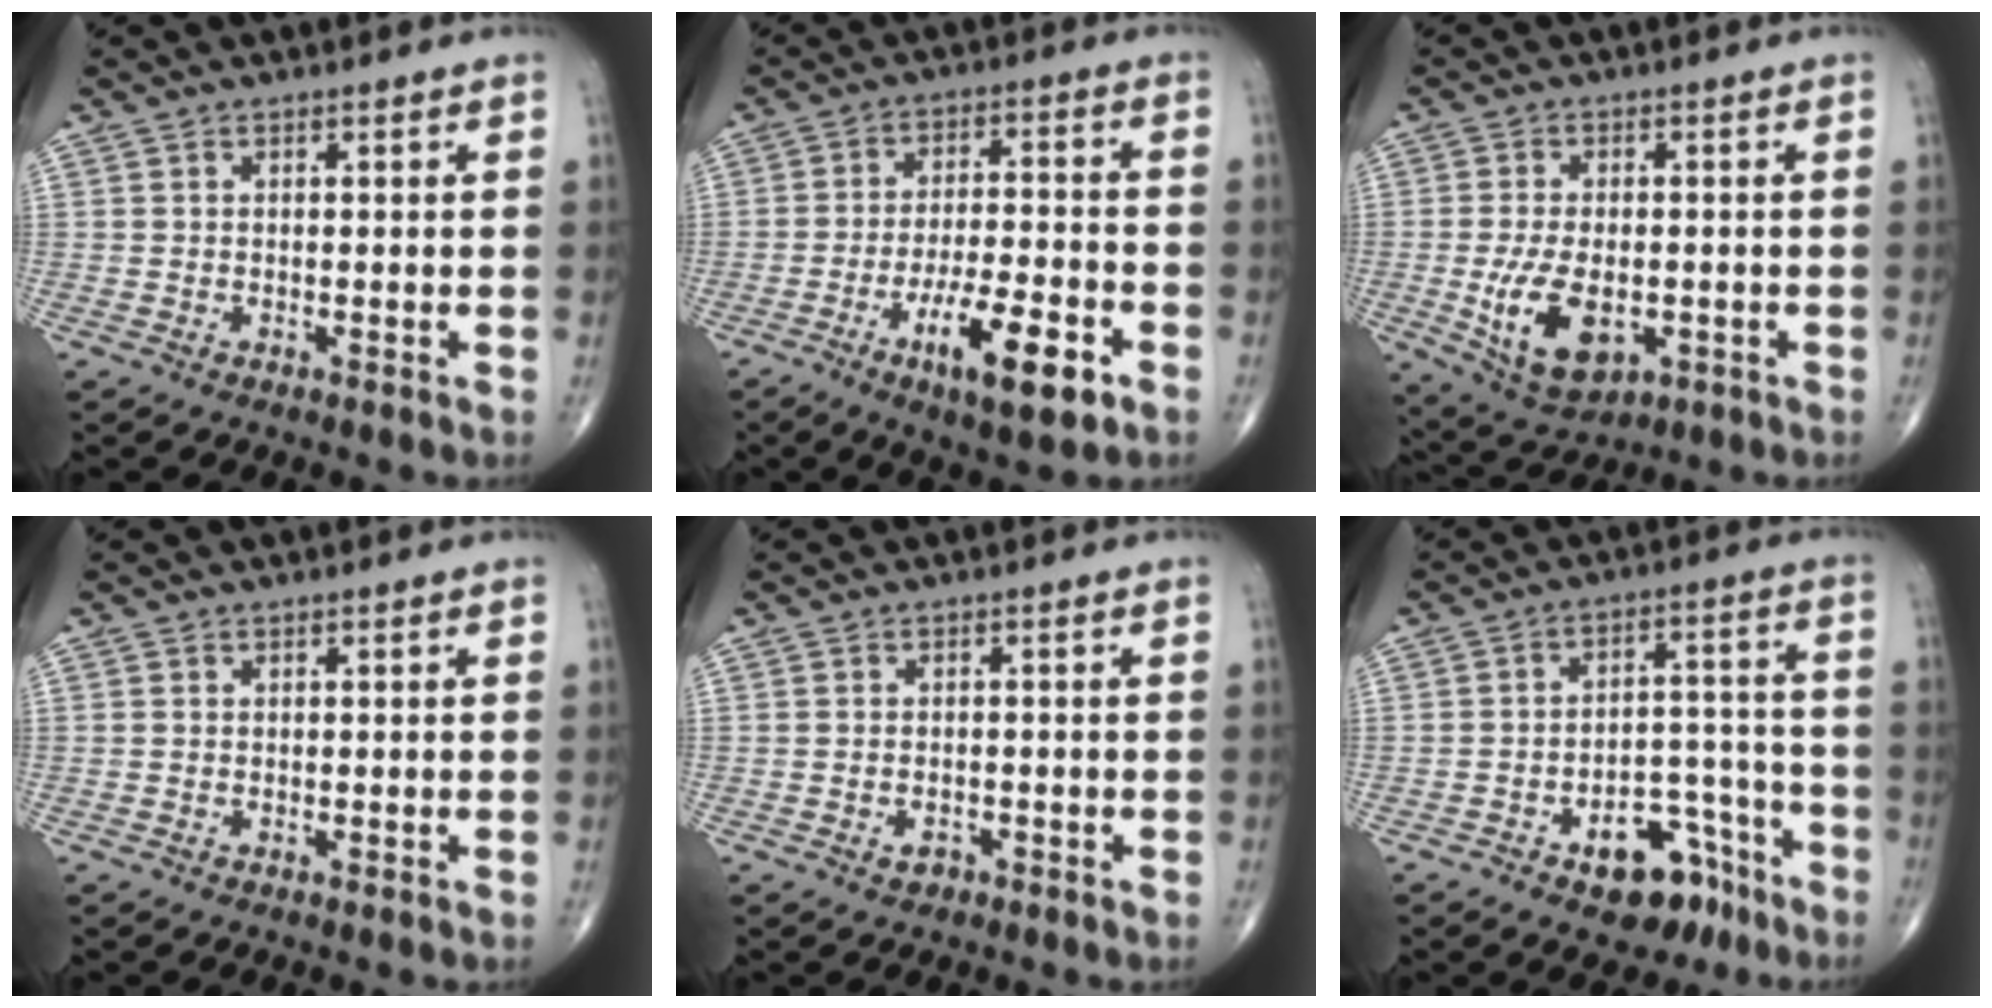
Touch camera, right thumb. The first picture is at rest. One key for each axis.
{"total": 12.6, "fx": -5.9, "fy": 3.7, "fz": 10.6, "tx": -0.176, "ty": 0.022, "tz": -0.092}
{"total": 10.2, "fx": -2.3, "fy": 5.8, "fz": 8.1, "tx": -0.137, "ty": -0.009, "tz": -0.025}
{"total": 0.0}
{"total": 1.6, "fx": -0.9, "fy": 1.1, "fz": 0.8, "tx": -0.013, "ty": 0.006, "tz": -0.012}
{"total": 11.6, "fx": -7.0, "fy": 6.5, "fz": 6.5, "tx": -0.053, "ty": 0.066, "tz": -0.095}